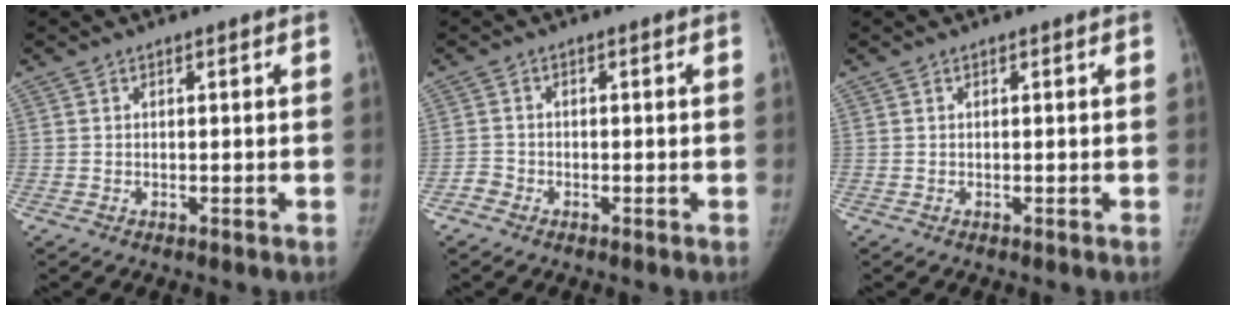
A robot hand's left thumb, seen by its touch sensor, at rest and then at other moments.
{"total": 1.6, "force": [-1.2, 1.1, 0.1], "torque": [-0.001, 0.005, -0.029]}
{"total": 0.0}